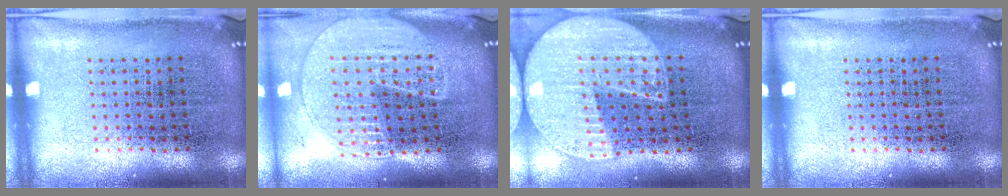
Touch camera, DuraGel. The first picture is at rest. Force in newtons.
{"total": 1.8, "press": 1.7, "slide": 0.6}
{"total": 2.3, "press": 2.0, "slide": 1.1}
{"total": 0.0}